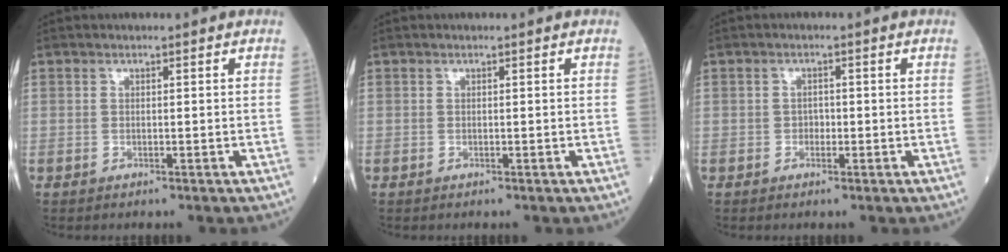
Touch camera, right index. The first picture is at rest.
{"total": 0.0}
{"total": 1.2, "force": [-0.3, 0.9, 0.7], "torque": [-0.010, 0.003, -0.006]}